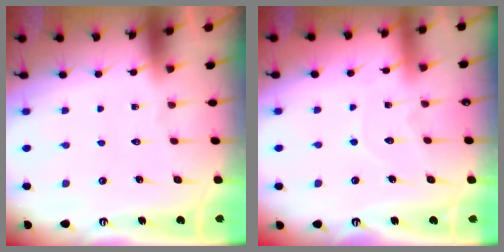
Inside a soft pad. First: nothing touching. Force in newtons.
{"total": 5.3, "press": 5.3, "slide": 0.3}